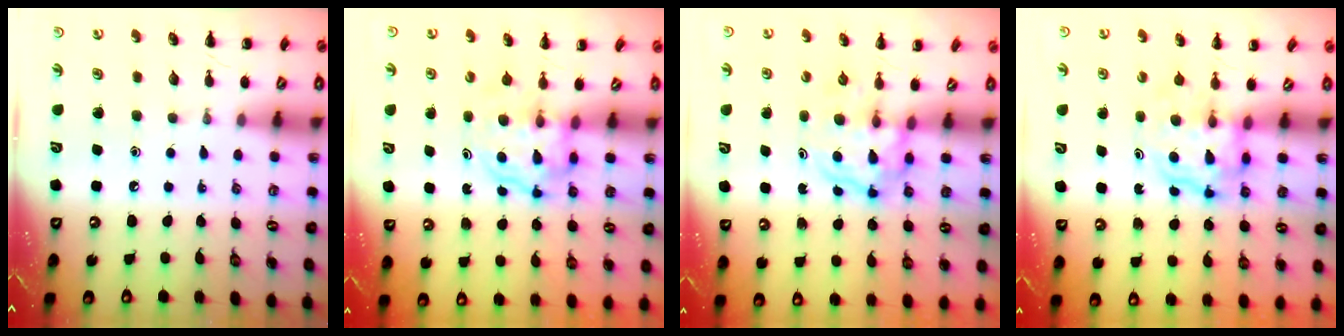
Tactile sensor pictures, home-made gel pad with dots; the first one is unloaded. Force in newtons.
{"total": 3.7, "press": 3.7, "slide": 0.2}
{"total": 3.8, "press": 3.7, "slide": 0.4}
{"total": 4.0, "press": 4.0, "slide": 0.3}